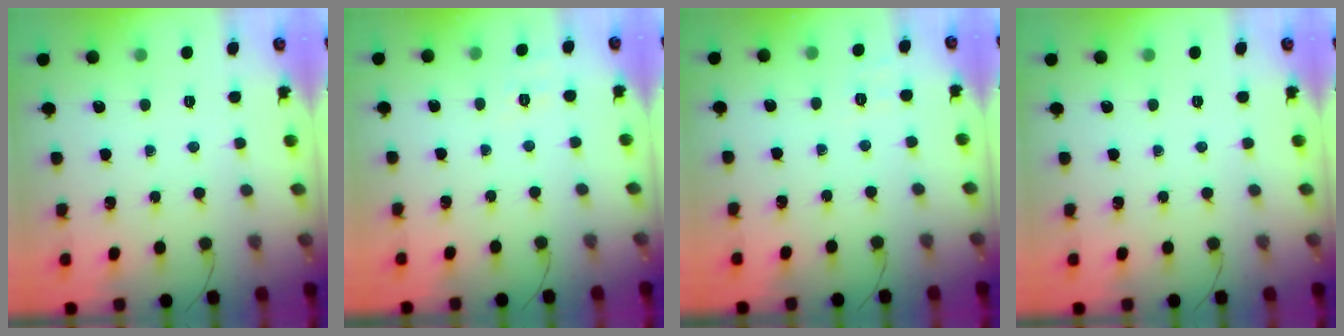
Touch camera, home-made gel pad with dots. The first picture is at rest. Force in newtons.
{"total": 5.4, "press": 5.0, "slide": 1.8}
{"total": 1.9, "press": 1.0, "slide": 1.6}
{"total": 0.0}